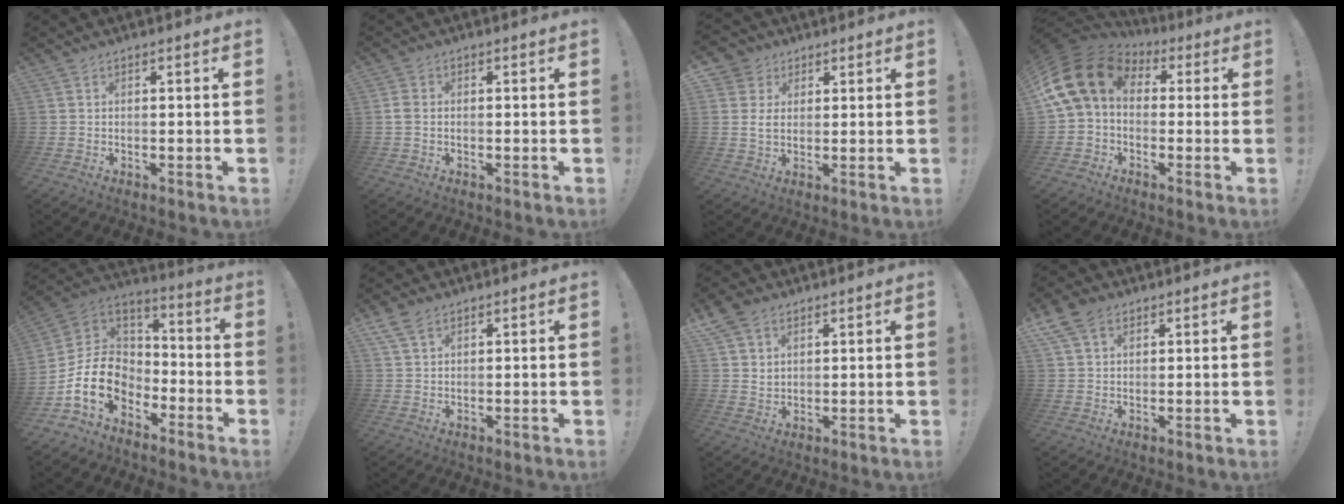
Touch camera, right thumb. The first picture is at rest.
{"total": 2.5, "force": [-0.2, 1.8, 1.7], "torque": [-0.036, 0.012, -0.001]}
{"total": 5.9, "force": [1.8, 5.1, 2.3], "torque": [-0.056, -0.001, 0.036]}
{"total": 15.7, "force": [3.0, 9.6, 12.1], "torque": [-0.241, 0.012, 0.060]}
{"total": 15.8, "force": [-6.4, 11.5, 8.8], "torque": [-0.172, 0.029, -0.106]}
{"total": 4.5, "force": [2.9, 2.3, 2.7], "torque": [-0.056, -0.005, 0.057]}
{"total": 7.0, "force": [4.3, 4.7, 2.9], "torque": [-0.051, -0.014, 0.085]}
{"total": 7.5, "force": [3.9, 5.1, 4.0], "torque": [-0.075, 0.000, 0.080]}